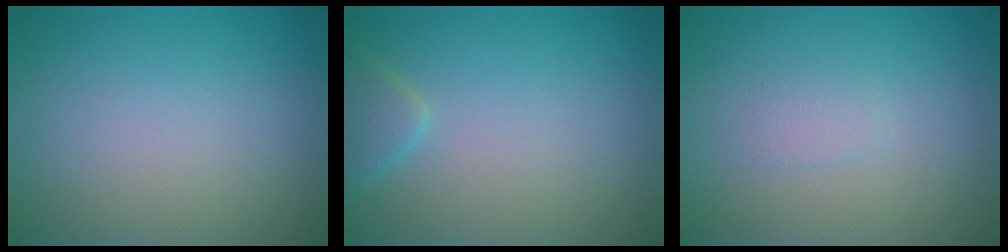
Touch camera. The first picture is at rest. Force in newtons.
{"total": 1.8, "press": 1.8, "slide": 0.1}
{"total": 0.9, "press": 0.9, "slide": 0.0}